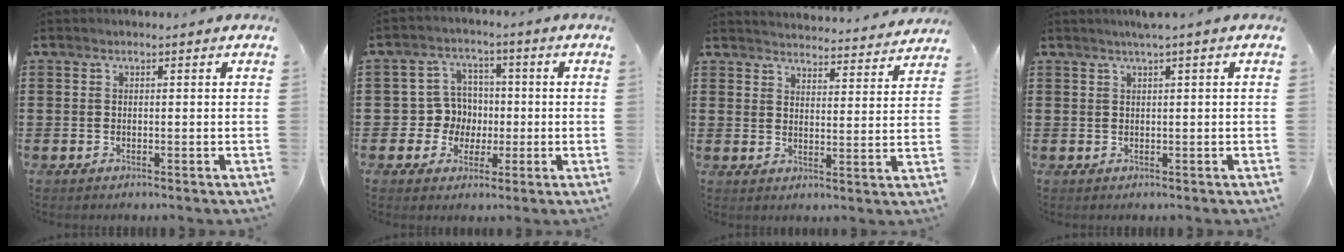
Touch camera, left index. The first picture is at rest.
{"total": 6.2, "force": [-0.1, 6.1, 1.3], "torque": [-0.043, 0.014, 0.000]}
{"total": 3.9, "force": [3.9, -0.3, -0.2], "torque": [-0.006, -0.033, 0.064]}
{"total": 1.4, "force": [0.8, -0.3, 1.1], "torque": [-0.020, -0.001, 0.014]}